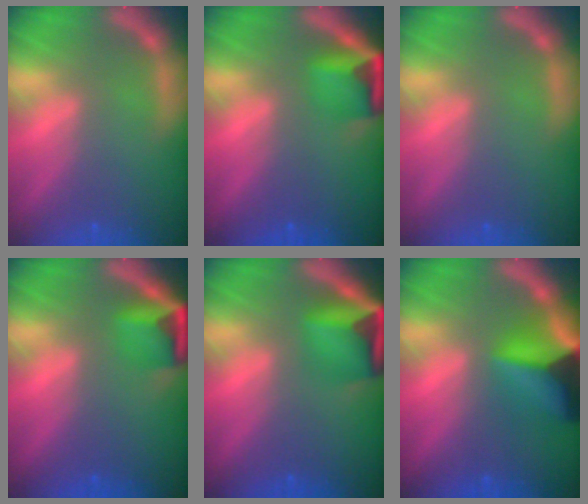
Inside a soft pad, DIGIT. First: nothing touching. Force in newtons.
{"total": 4.9}
{"total": 0.0}
{"total": 4.4}
{"total": 6.9}
{"total": 9.9}